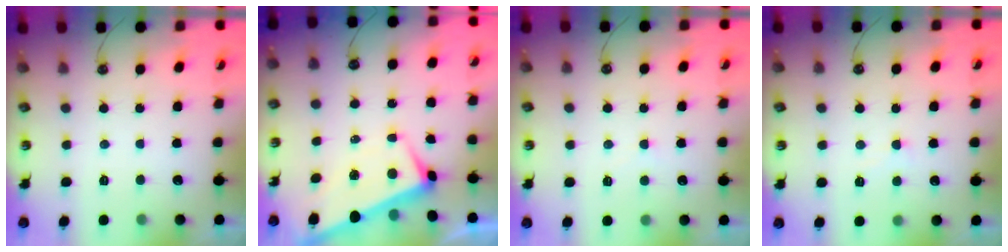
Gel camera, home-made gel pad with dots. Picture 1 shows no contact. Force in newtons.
{"total": 0.9, "press": 0.7, "slide": 0.5}
{"total": 2.0, "press": 2.0, "slide": 0.4}
{"total": 3.5, "press": 3.5, "slide": 0.5}